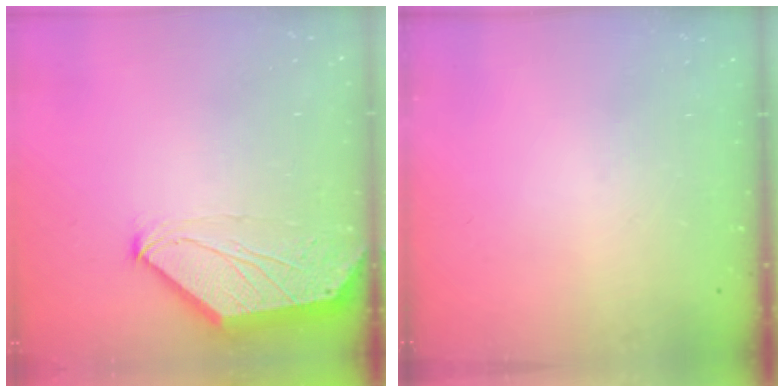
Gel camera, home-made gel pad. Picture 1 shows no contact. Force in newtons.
{"total": 0.0}